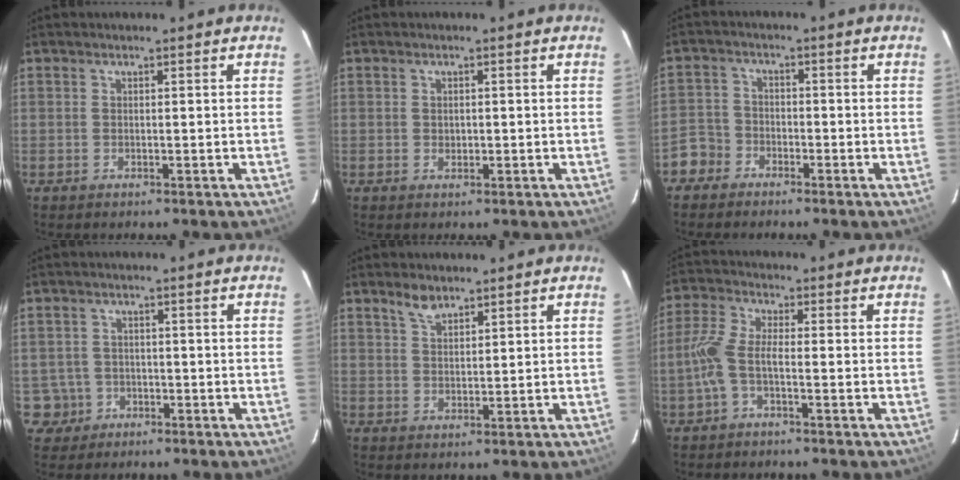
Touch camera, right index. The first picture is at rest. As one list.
[{"total": 1.2, "force": [-0.1, 1.0, 0.5], "torque": [-0.006, 0.001, -0.001]}, {"total": 4.6, "force": [-3.3, 3.3, 0.1], "torque": [-0.007, 0.017, -0.073]}, {"total": 4.2, "force": [-1.5, 3.9, 0.0], "torque": [-0.006, 0.018, -0.024]}, {"total": 3.2, "force": [2.6, 1.3, 1.5], "torque": [-0.026, 0.005, 0.050]}, {"total": 5.4, "force": [-1.8, 1.5, 4.9], "torque": [-0.120, 0.009, -0.040]}]